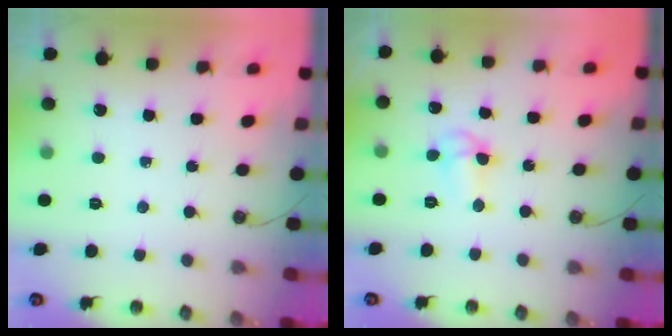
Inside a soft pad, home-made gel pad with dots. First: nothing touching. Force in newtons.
{"total": 6.0, "press": 6.0, "slide": 0.6}